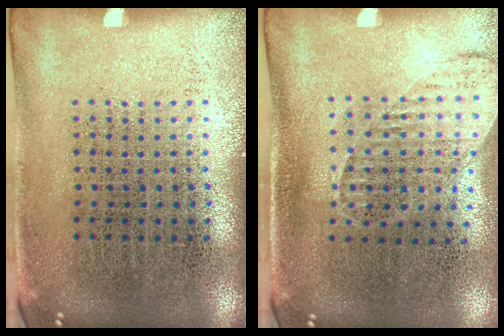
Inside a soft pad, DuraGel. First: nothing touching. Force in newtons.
{"total": 1.4, "press": 1.1, "slide": 0.8}